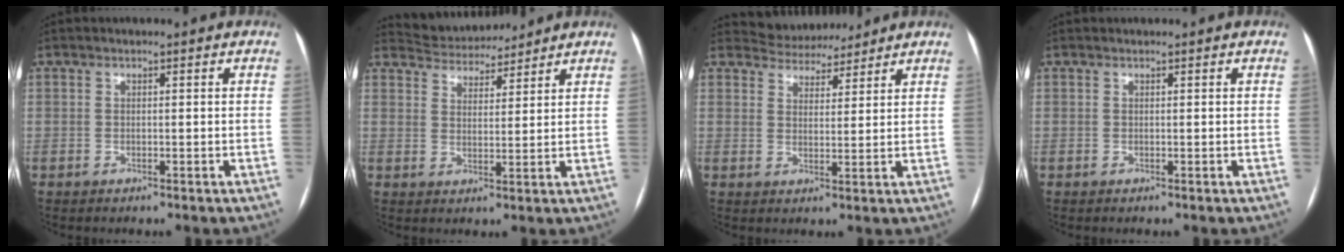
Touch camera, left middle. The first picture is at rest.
{"total": 7.4, "force": [7.2, 1.5, 0.8], "torque": [-0.018, 0.016, 0.115]}
{"total": 6.2, "force": [5.9, 1.8, 0.2], "torque": [-0.006, 0.012, 0.090]}
{"total": 0.0}